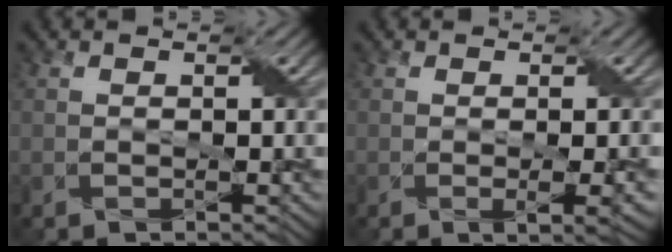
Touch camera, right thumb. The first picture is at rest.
{"total": 2.8, "force": [-0.3, 0.6, 2.7], "torque": [-0.045, 0.001, -0.002]}